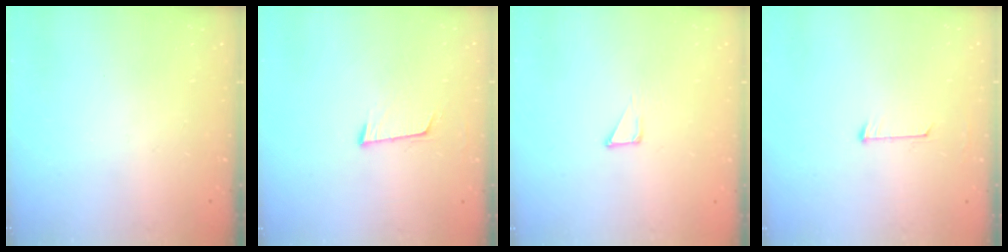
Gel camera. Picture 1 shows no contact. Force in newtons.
{"total": 5.8, "press": 5.5, "slide": 1.9}
{"total": 2.1, "press": 2.1, "slide": 0.1}
{"total": 5.9, "press": 5.9, "slide": 0.4}